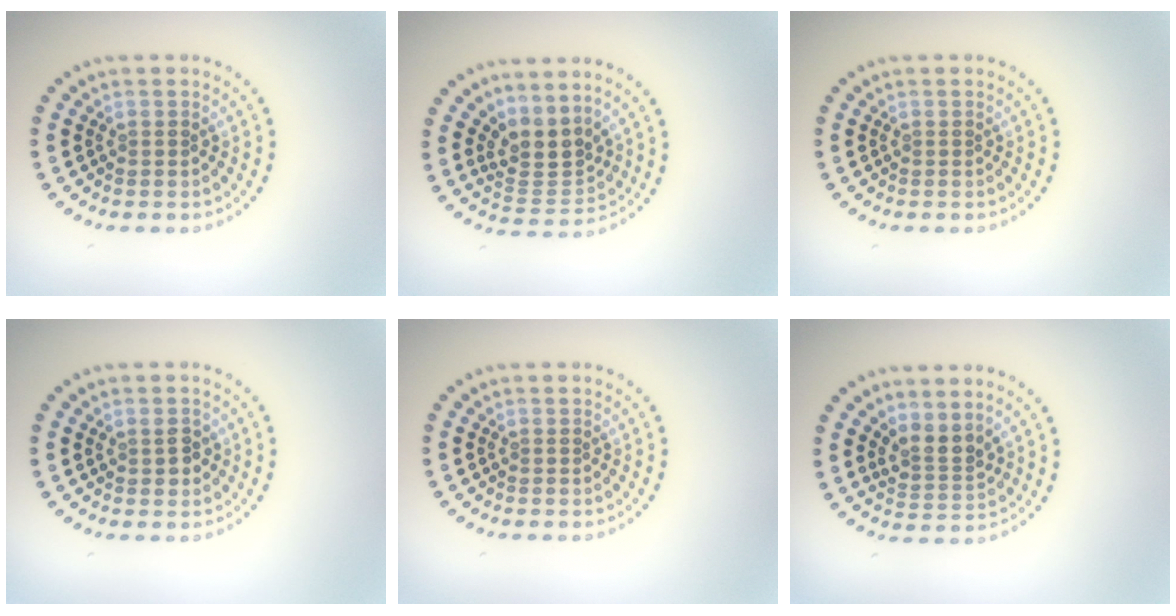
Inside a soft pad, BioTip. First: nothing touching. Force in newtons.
{"total": 3.2, "press": 2.4, "slide": 2.2}
{"total": 0.0}
{"total": 1.5, "press": 1.5, "slide": 0.3}
{"total": 0.0}
{"total": 2.5, "press": 1.8, "slide": 1.7}